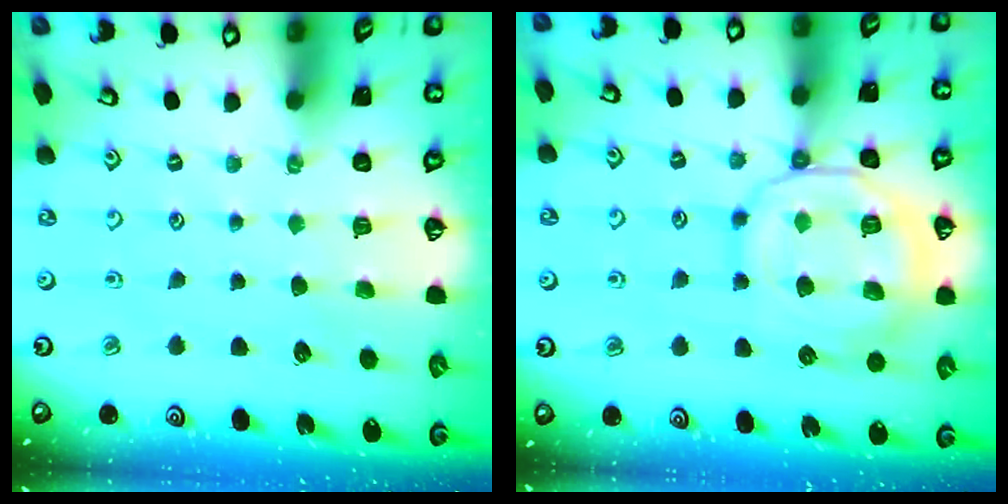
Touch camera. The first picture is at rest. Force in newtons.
{"total": 14.4, "press": 14.4, "slide": 1.3}